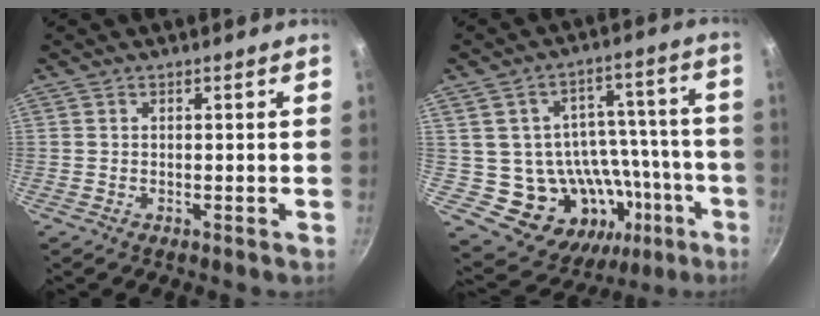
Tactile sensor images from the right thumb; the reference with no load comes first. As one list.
[{"total": 21.2, "force": [-5.4, 15.7, 13.2], "torque": [-0.153, 0.047, -0.047]}]